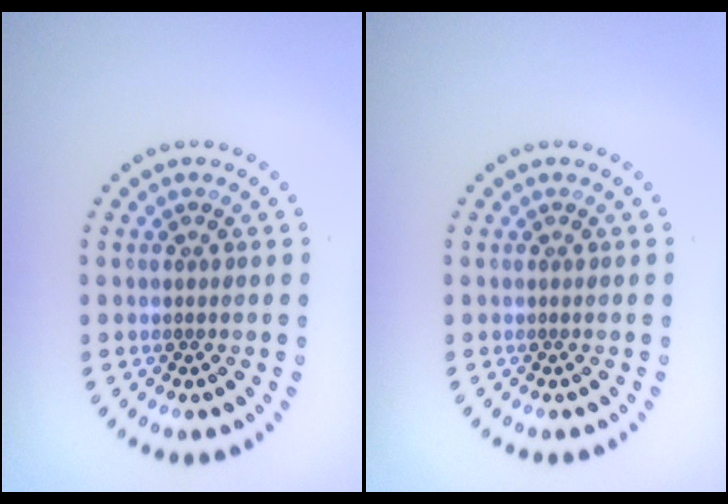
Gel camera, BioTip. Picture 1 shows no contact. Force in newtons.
{"total": 0.0}